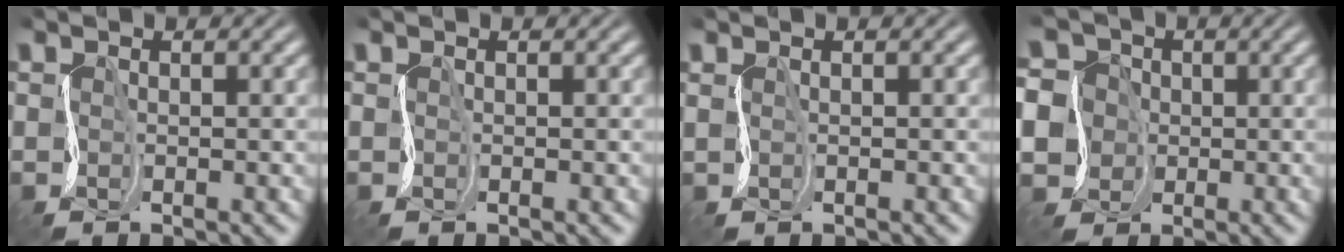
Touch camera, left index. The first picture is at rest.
{"total": 0.0}
{"total": 1.1, "force": [0.7, 0.3, 0.8], "torque": [-0.021, 0.003, 0.005]}
{"total": 9.7, "force": [-1.2, 9.1, 3.1], "torque": [-0.077, 0.013, -0.060]}